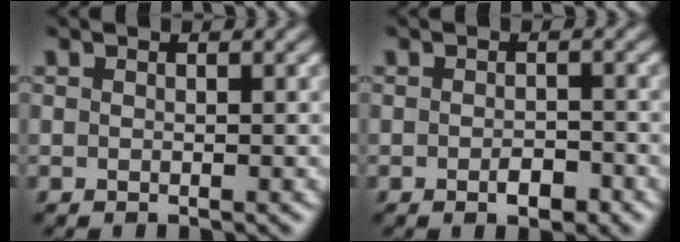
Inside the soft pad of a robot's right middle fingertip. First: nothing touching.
{"total": 2.0, "force": [-0.9, 0.9, 1.5], "torque": [-0.023, -0.001, -0.015]}